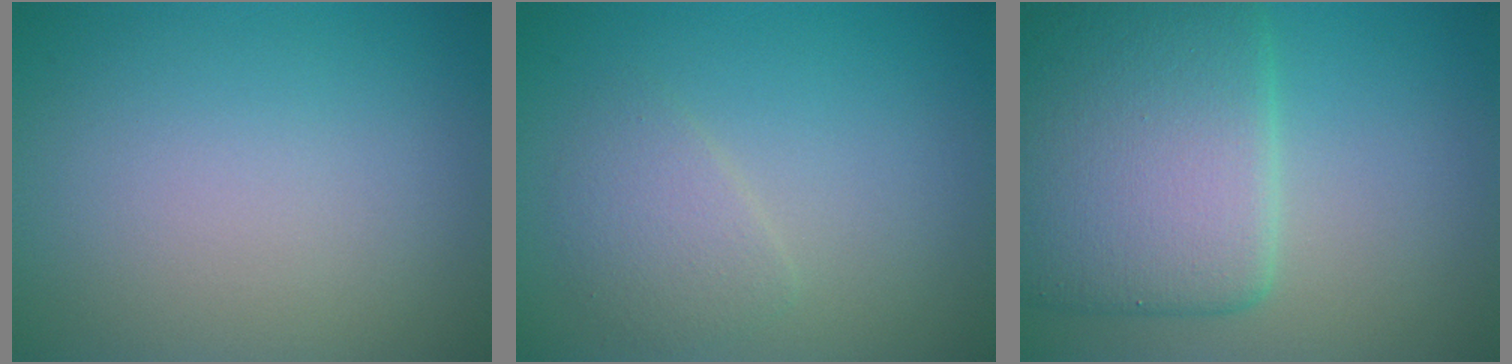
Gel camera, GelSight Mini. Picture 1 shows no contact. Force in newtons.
{"total": 2.1, "press": 2.1, "slide": 0.0}
{"total": 9.0, "press": 9.0, "slide": 0.1}